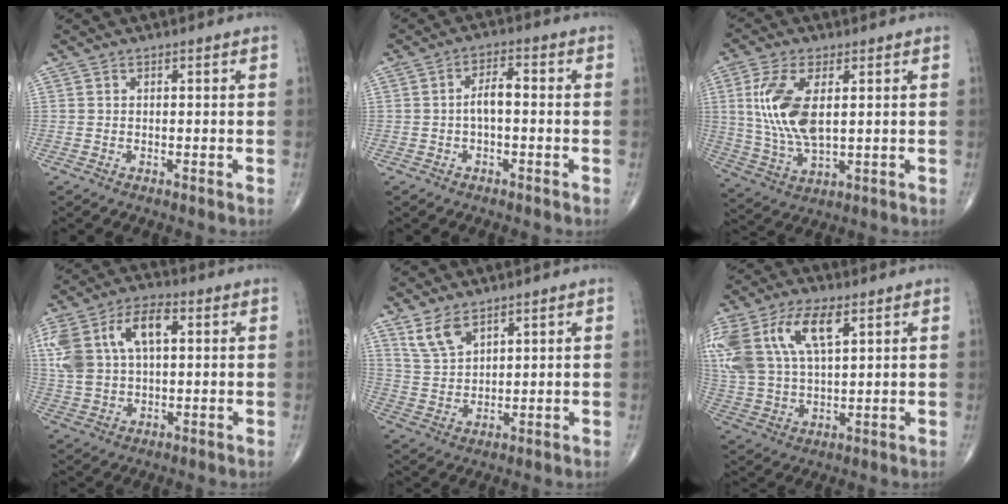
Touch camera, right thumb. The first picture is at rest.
{"total": 3.8, "force": [-0.6, 1.6, 3.4], "torque": [-0.059, 0.018, -0.014]}
{"total": 12.6, "force": [2.4, 5.8, 10.9], "torque": [-0.235, -0.010, 0.056]}
{"total": 14.9, "force": [3.6, 8.5, 11.6], "torque": [-0.234, 0.022, 0.068]}
{"total": 6.0, "force": [4.1, 2.7, 3.4], "torque": [-0.062, -0.019, 0.092]}
{"total": 20.5, "force": [8.1, 10.6, 15.5], "torque": [-0.356, 0.010, 0.156]}